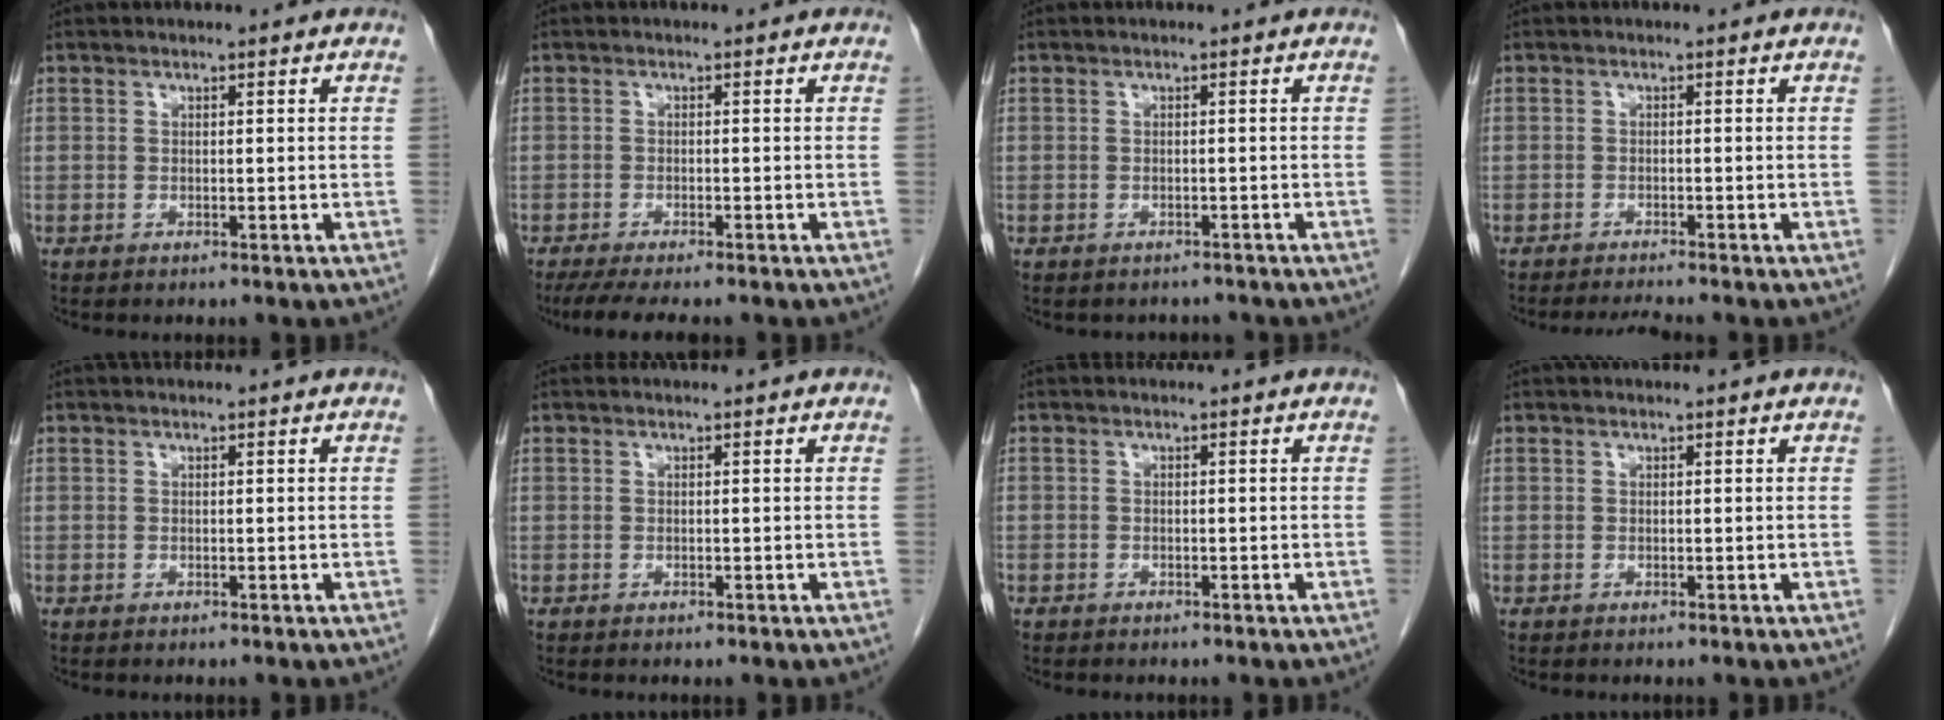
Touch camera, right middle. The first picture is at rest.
{"total": 7.4, "force": [-6.0, 1.1, 4.1], "torque": [-0.062, -0.016, -0.092]}
{"total": 2.4, "force": [-2.2, 1.0, 0.0], "torque": [-0.003, -0.001, -0.030]}
{"total": 2.7, "force": [-2.5, -0.7, 0.7], "torque": [-0.019, -0.014, -0.041]}
{"total": 0.0}
{"total": 0.0}
{"total": 0.8, "force": [-0.6, 0.5, 0.1], "torque": [-0.008, 0.003, -0.011]}
{"total": 0.0}